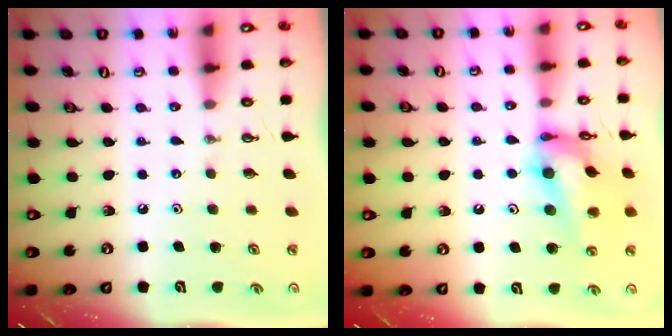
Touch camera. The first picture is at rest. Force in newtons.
{"total": 15.5, "press": 15.4, "slide": 1.1}